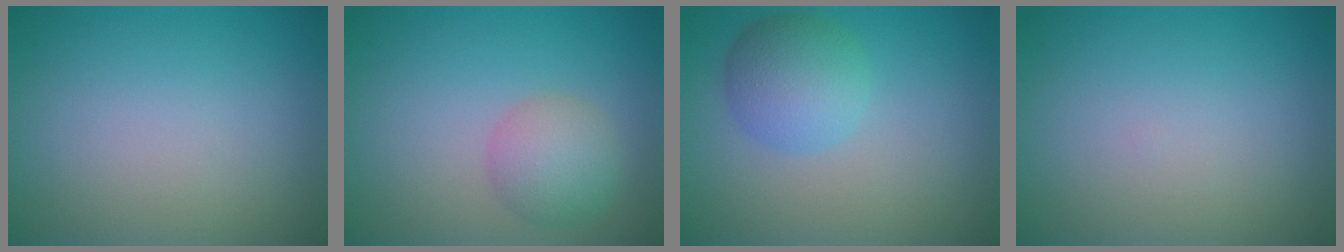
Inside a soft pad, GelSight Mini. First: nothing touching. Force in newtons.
{"total": 3.3, "press": 3.3, "slide": 0.0}
{"total": 4.0, "press": 4.0, "slide": 0.1}
{"total": 0.0}